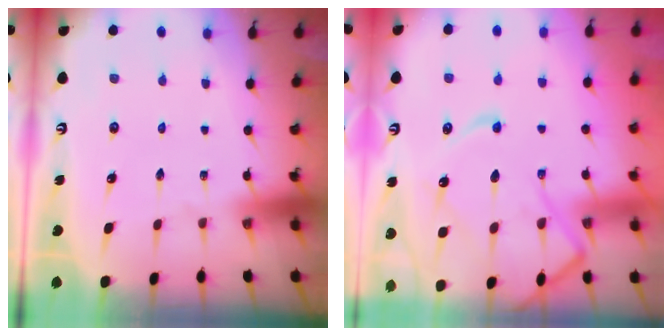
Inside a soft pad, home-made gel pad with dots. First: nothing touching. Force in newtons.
{"total": 12.5, "press": 12.5, "slide": 0.8}